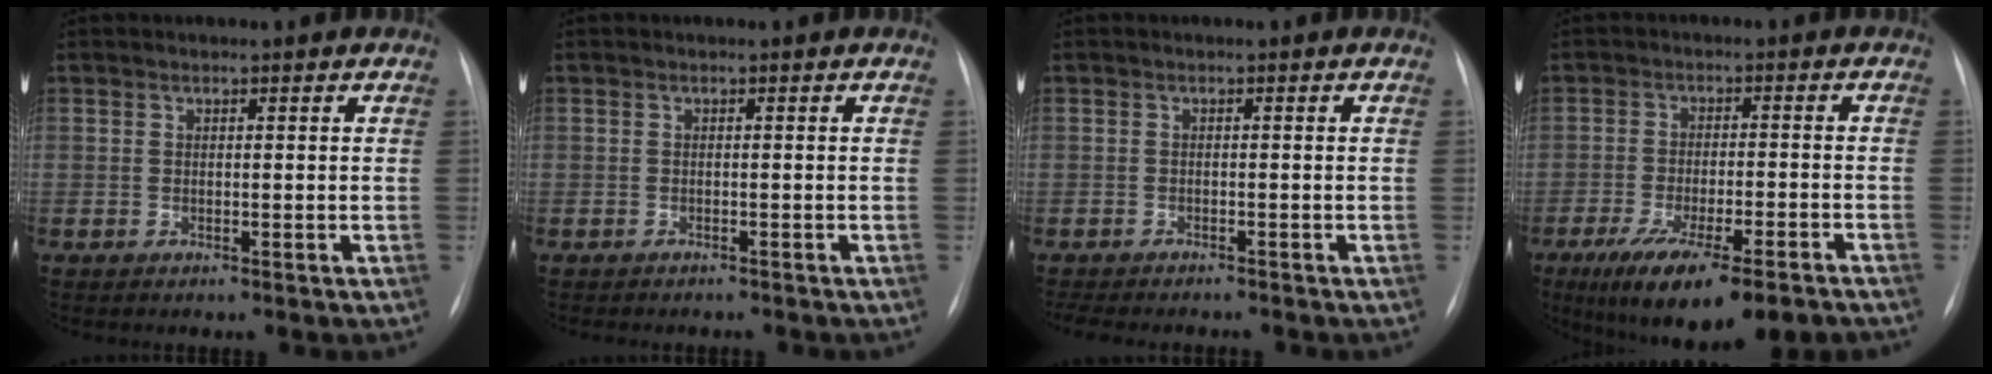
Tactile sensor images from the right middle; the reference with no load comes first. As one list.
[{"total": 2.3, "force": [-1.9, 0.9, 0.8], "torque": [-0.015, -0.004, -0.019]}, {"total": 7.4, "force": [-6.4, 1.9, 3.2], "torque": [-0.046, -0.005, -0.084]}, {"total": 15.6, "force": [-11.1, 3.4, 10.5], "torque": [-0.148, -0.020, -0.167]}]